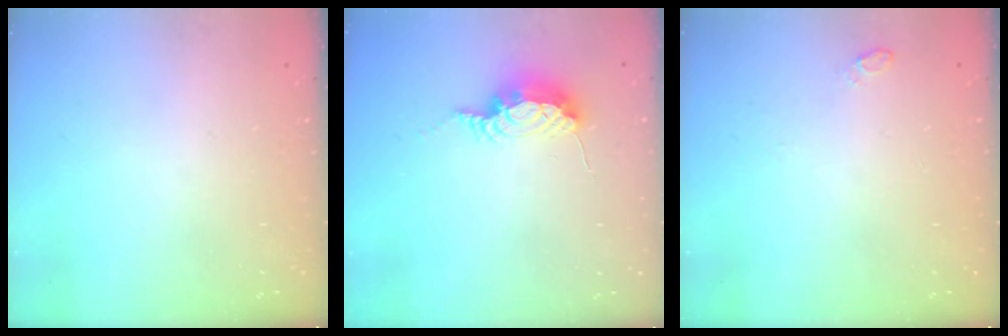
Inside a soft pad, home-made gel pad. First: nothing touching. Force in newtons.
{"total": 7.8, "press": 7.8, "slide": 0.2}
{"total": 12.2, "press": 4.2, "slide": 11.5}